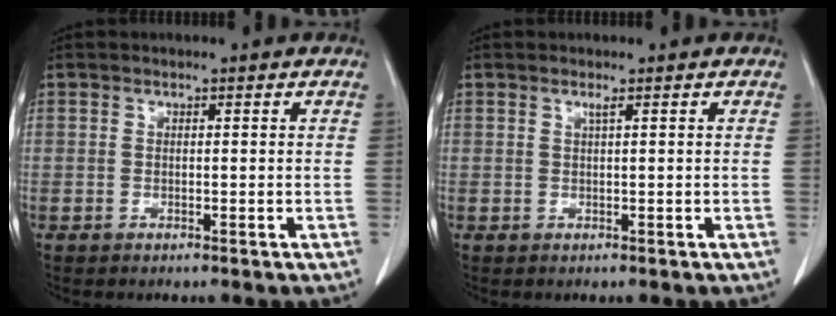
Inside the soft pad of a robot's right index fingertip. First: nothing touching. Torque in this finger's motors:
{"motor_torque": [0.00, 0.00, -0.06, 0.00]}